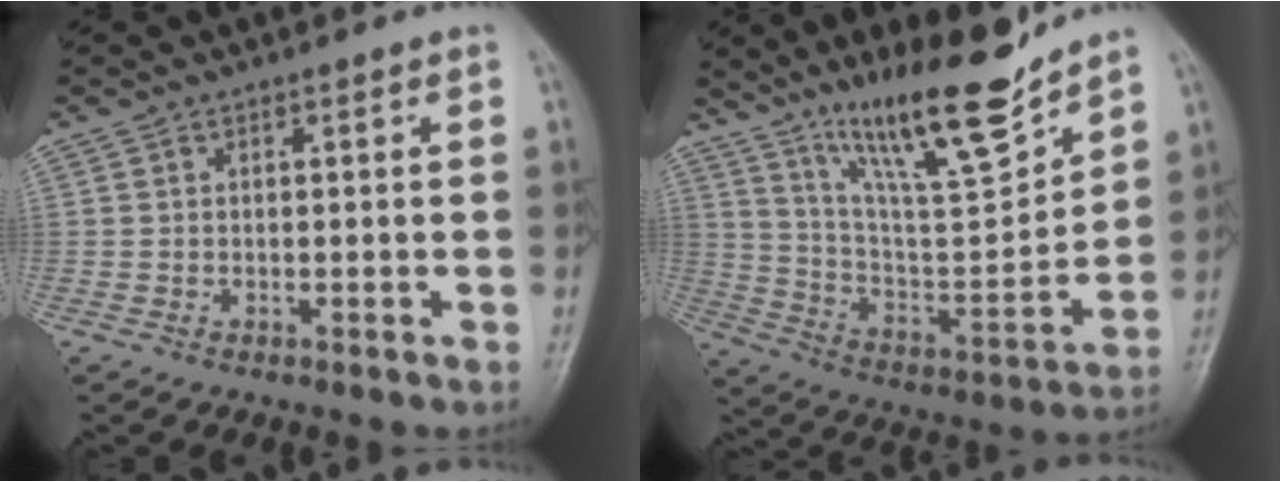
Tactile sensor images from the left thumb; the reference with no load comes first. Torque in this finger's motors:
{"motor_torque": [0.72, 0.17, 1.44, -1.31, 0.31]}